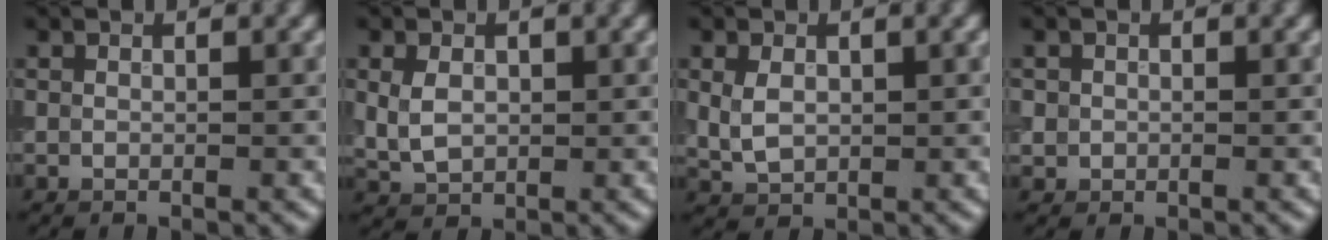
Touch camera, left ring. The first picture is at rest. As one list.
[{"total": 2.6, "force": [0.4, 1.9, 1.7], "torque": [-0.040, -0.001, 0.012]}, {"total": 2.3, "force": [0.4, 1.6, 1.7], "torque": [-0.040, -0.001, 0.014]}, {"total": 1.0, "force": [0.0, 1.0, 0.2], "torque": [0.005, -0.003, -0.005]}]